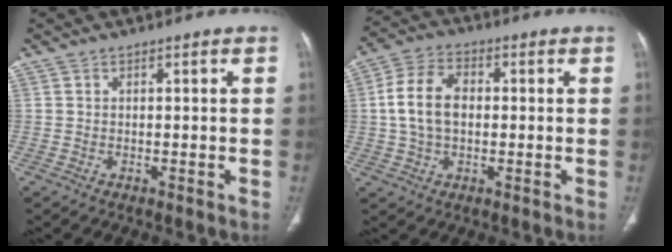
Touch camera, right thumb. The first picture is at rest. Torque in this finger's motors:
{"motor_torque": [1.04, 1.69, 0.72, -0.47, 0.37]}